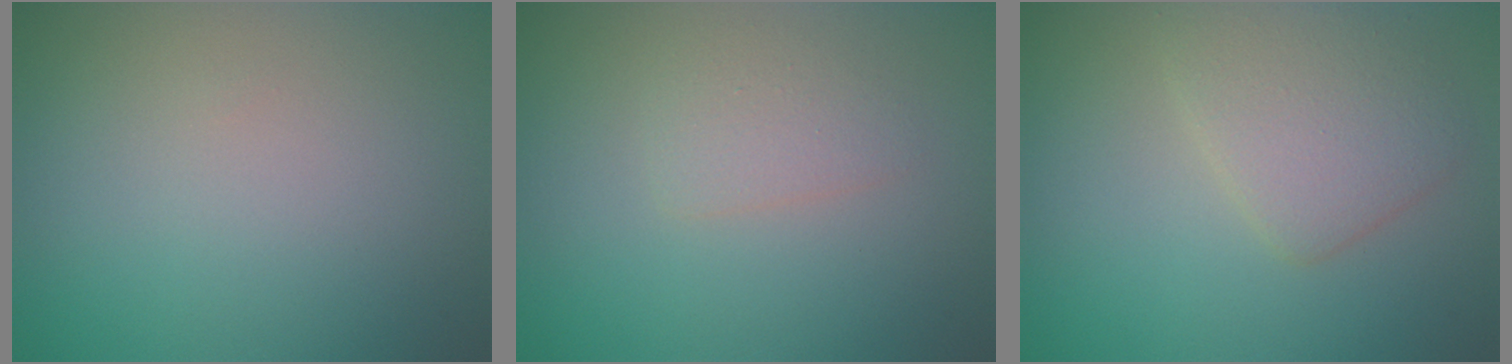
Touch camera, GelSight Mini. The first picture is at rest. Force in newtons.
{"total": 1.6, "press": 1.6, "slide": 0.0}
{"total": 3.3, "press": 3.3, "slide": 0.2}